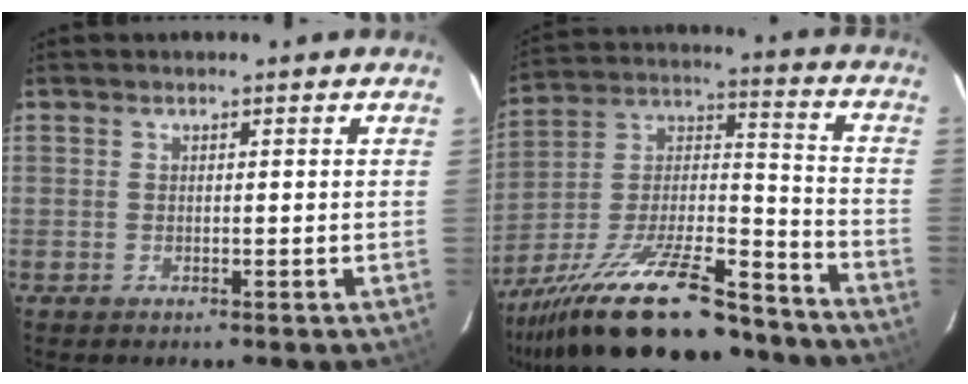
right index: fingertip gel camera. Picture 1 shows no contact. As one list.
[{"total": 28.6, "force": [-22.1, 7.9, 16.4], "torque": [-0.301, -0.021, -0.340]}]